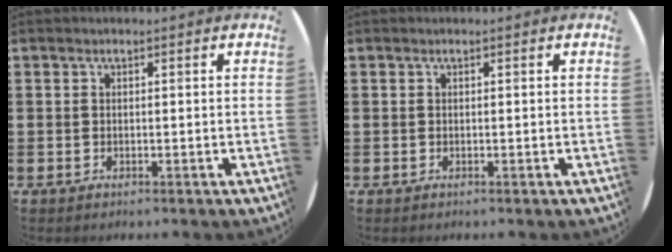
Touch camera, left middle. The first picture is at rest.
{"total": 0.0}